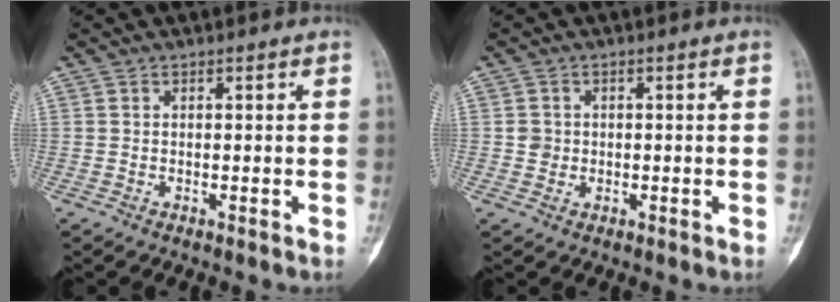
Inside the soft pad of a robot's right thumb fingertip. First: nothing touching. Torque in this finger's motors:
{"motor_torque": [0.69, 0.13, 0.03, -0.11, 0.10]}